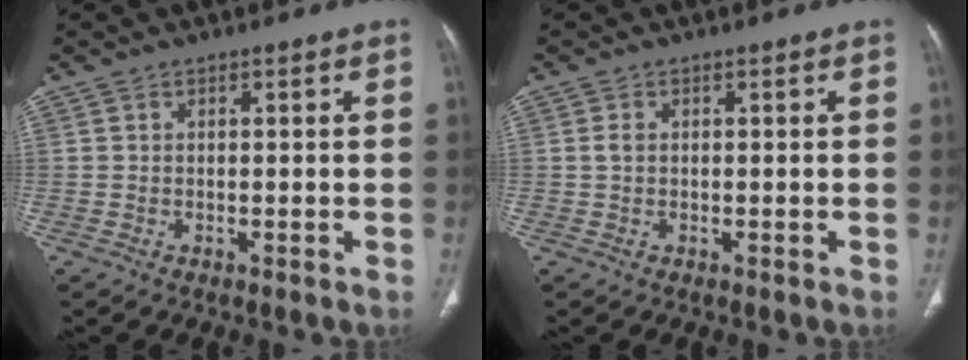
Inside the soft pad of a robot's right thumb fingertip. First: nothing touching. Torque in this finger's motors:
{"motor_torque": [-0.27, 0.47, 0.44, -0.24, 0.02]}